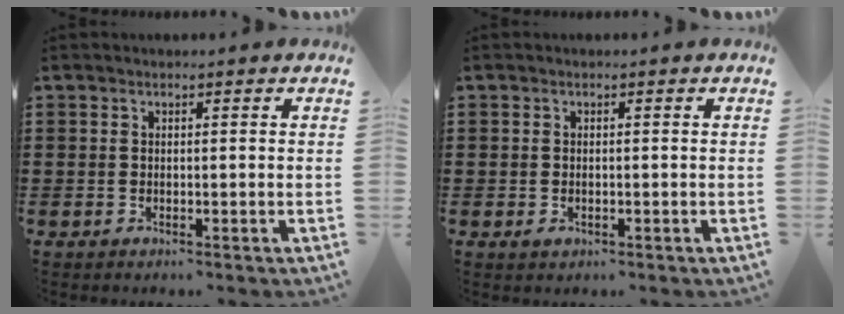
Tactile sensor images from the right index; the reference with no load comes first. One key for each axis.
{"total": 0.6, "fx": -0.2, "fy": 0.4, "fz": 0.4, "tx": -0.009, "ty": 0.001, "tz": -0.003}